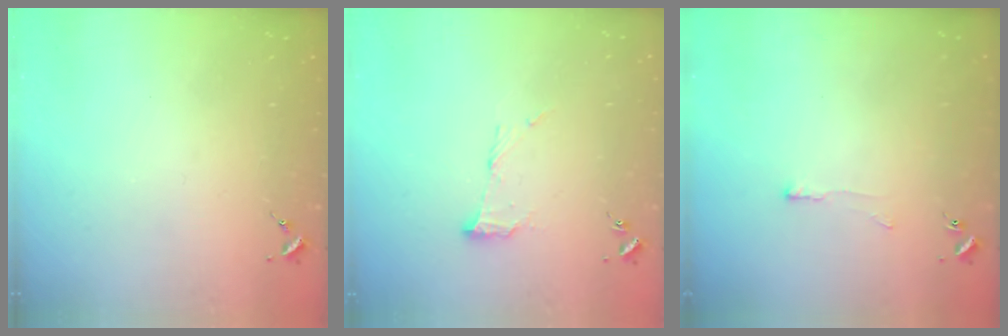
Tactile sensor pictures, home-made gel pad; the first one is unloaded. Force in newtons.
{"total": 9.4, "press": 9.4, "slide": 0.2}
{"total": 3.3, "press": 3.3, "slide": 0.3}